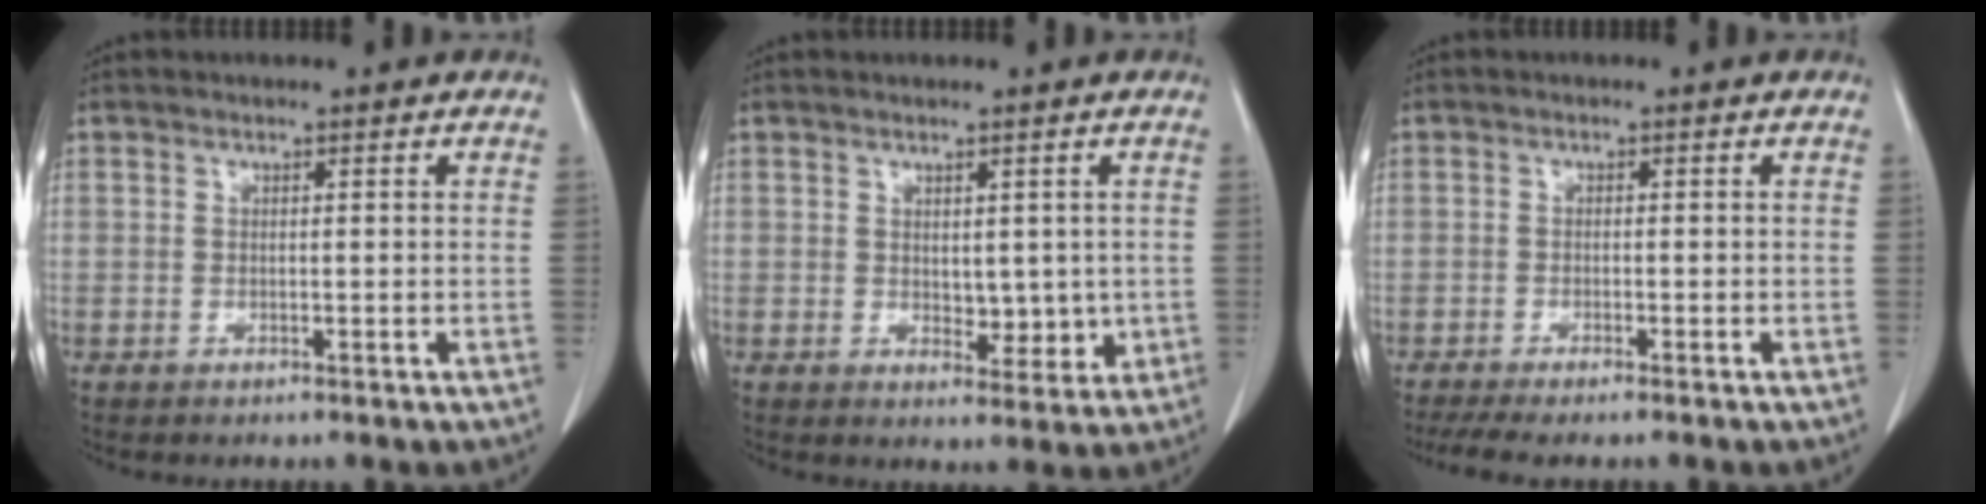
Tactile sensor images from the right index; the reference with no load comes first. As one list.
[{"total": 5.1, "force": [0.2, 3.0, 4.2], "torque": [-0.051, -0.008, 0.016]}, {"total": 6.0, "force": [-4.9, 0.5, 3.4], "torque": [-0.048, -0.011, -0.077]}]